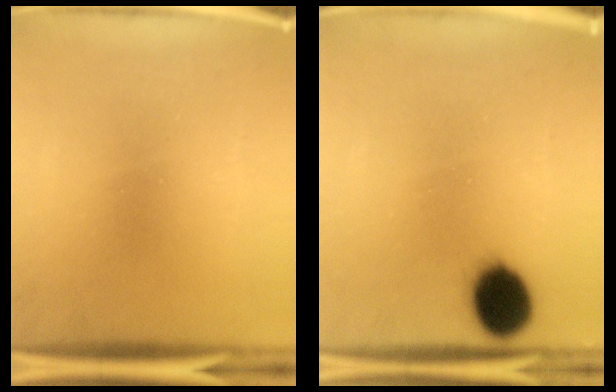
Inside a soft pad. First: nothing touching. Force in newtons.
{"total": 10.2}